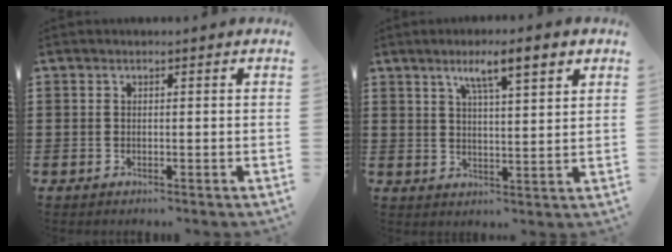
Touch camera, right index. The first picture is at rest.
{"total": 6.1, "force": [3.6, 0.9, 4.8], "torque": [-0.088, -0.003, 0.054]}